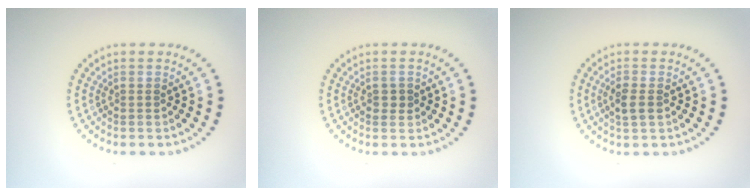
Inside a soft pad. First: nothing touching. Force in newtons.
{"total": 1.2, "press": 1.2, "slide": 0.2}
{"total": 1.9, "press": 1.8, "slide": 0.6}